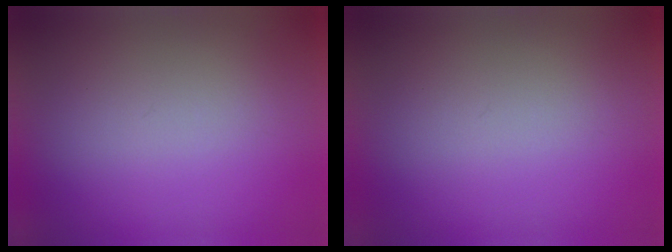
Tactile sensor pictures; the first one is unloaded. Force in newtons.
{"total": 0.0}